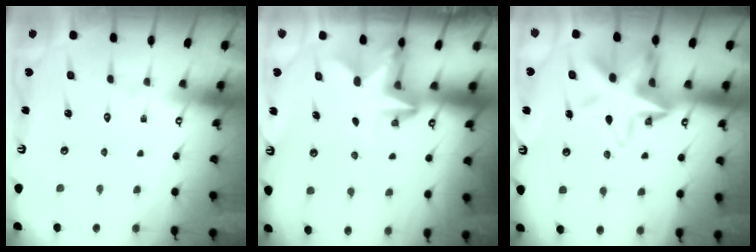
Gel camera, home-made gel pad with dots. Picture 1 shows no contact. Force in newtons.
{"total": 2.9, "press": 2.9, "slide": 0.5}
{"total": 11.9, "press": 11.7, "slide": 1.9}